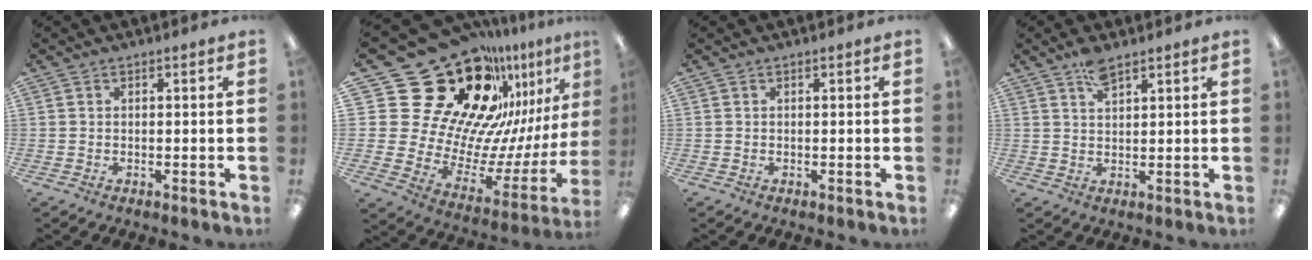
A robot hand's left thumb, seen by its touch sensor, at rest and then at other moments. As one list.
[{"total": 32.2, "force": [20.6, 19.2, 15.5], "torque": [-0.223, -0.192, 0.424]}, {"total": 0.0}, {"total": 4.0, "force": [2.8, 1.5, 2.4], "torque": [-0.046, -0.004, 0.049]}]